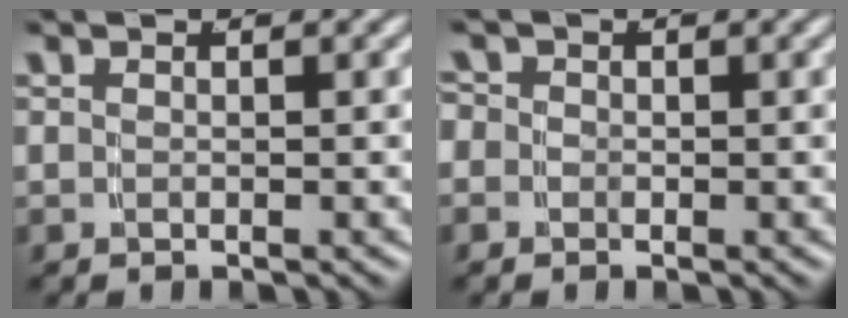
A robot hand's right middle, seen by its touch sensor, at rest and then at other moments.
{"total": 2.5, "force": [-0.3, 2.4, 0.6], "torque": [-0.017, -0.003, -0.016]}